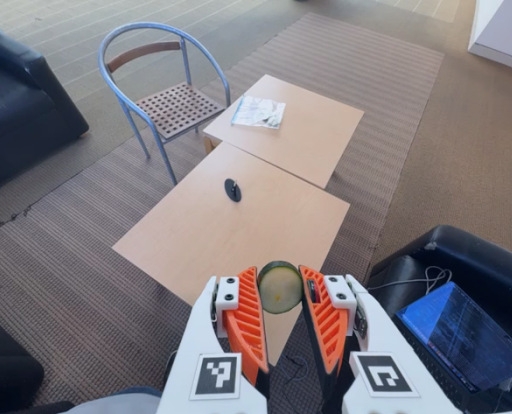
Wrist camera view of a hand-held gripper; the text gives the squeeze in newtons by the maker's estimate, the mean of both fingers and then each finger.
{"total": 11.4, "left": 11.7, "right": 11.1}